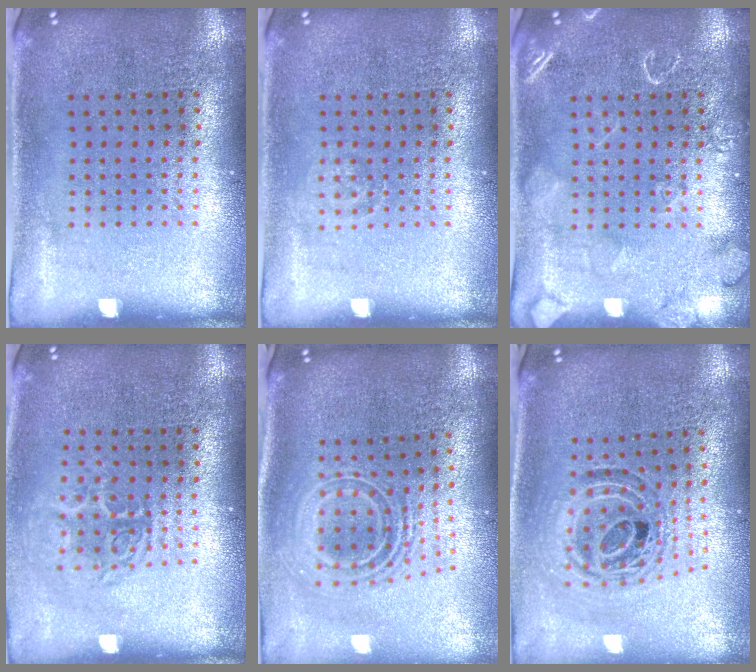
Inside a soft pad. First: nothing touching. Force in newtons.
{"total": 0.8, "press": 0.7, "slide": 0.1}
{"total": 2.4, "press": 2.4, "slide": 0.4}
{"total": 1.7, "press": 1.3, "slide": 1.1}
{"total": 2.5, "press": 1.7, "slide": 1.8}
{"total": 1.1, "press": 1.0, "slide": 0.4}